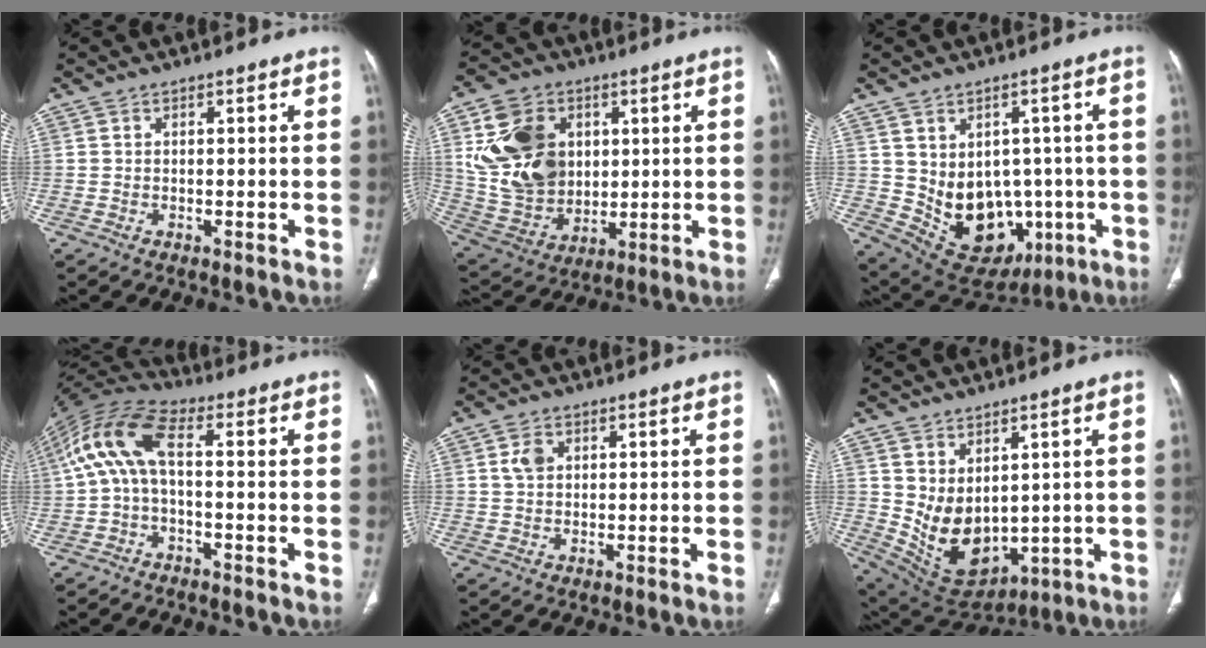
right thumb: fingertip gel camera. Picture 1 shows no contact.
{"total": 18.8, "force": [4.5, 14.4, 11.1], "torque": [-0.182, -0.006, 0.101]}
{"total": 15.1, "force": [-2.1, 11.5, 9.6], "torque": [-0.105, 0.015, 0.010]}
{"total": 11.3, "force": [-0.1, 4.9, 10.1], "torque": [-0.217, 0.045, -0.011]}
{"total": 2.8, "force": [1.0, 2.0, 1.7], "torque": [-0.026, 0.003, 0.022]}
{"total": 11.8, "force": [1.8, 7.8, 8.7], "torque": [-0.129, -0.027, 0.072]}